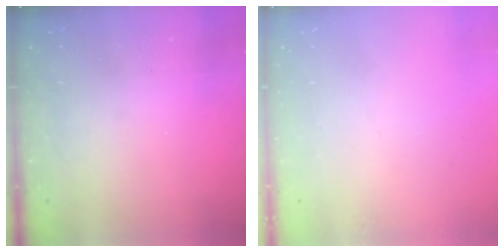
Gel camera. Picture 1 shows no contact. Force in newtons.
{"total": 0.0}